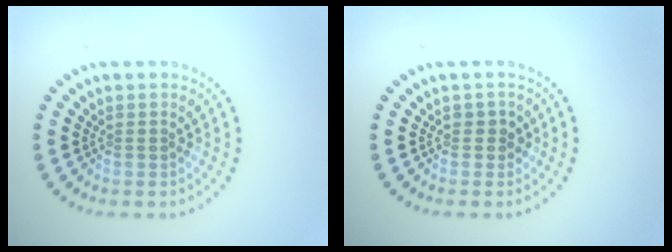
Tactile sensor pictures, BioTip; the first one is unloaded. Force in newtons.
{"total": 1.1, "press": 1.0, "slide": 0.4}